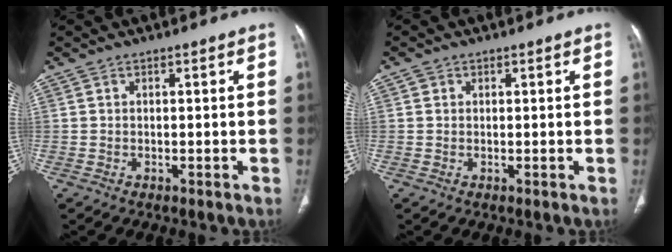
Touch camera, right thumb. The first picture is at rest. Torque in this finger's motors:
{"motor_torque": [-0.12, -0.12, 0.24, -0.19, -0.01]}